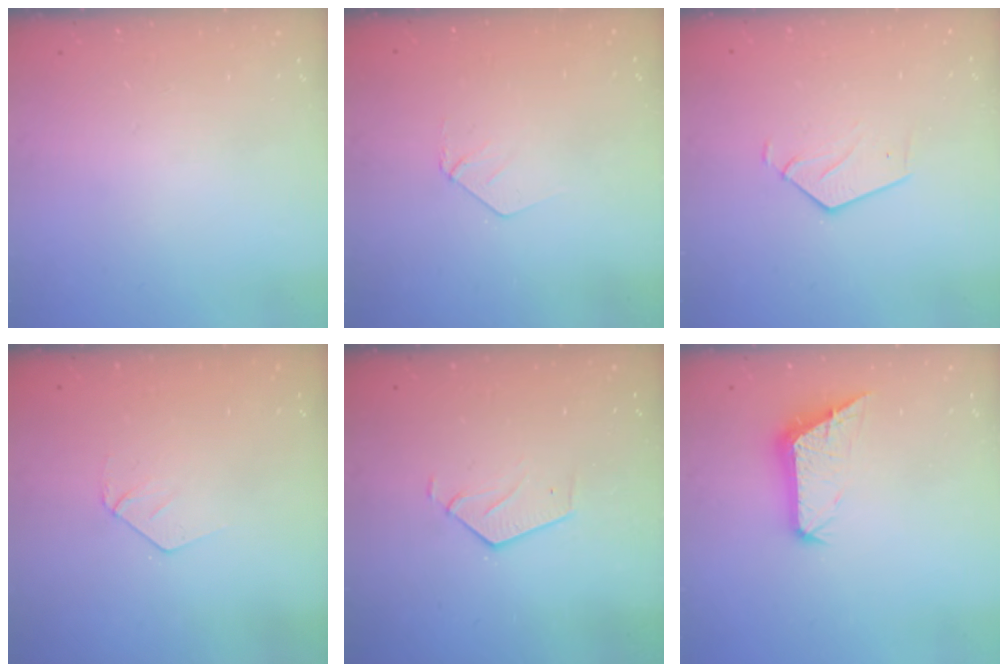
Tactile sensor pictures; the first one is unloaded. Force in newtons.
{"total": 3.8, "press": 3.8, "slide": 0.3}
{"total": 3.0, "press": 3.0, "slide": 0.2}
{"total": 3.8, "press": 3.8, "slide": 0.3}
{"total": 3.2, "press": 3.2, "slide": 0.2}
{"total": 10.9, "press": 10.9, "slide": 0.3}